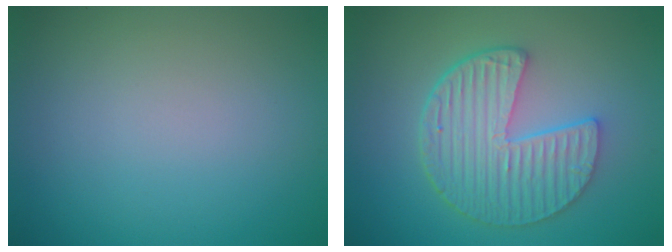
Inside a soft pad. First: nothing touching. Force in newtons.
{"total": 6.3, "press": 4.5, "slide": 4.3}